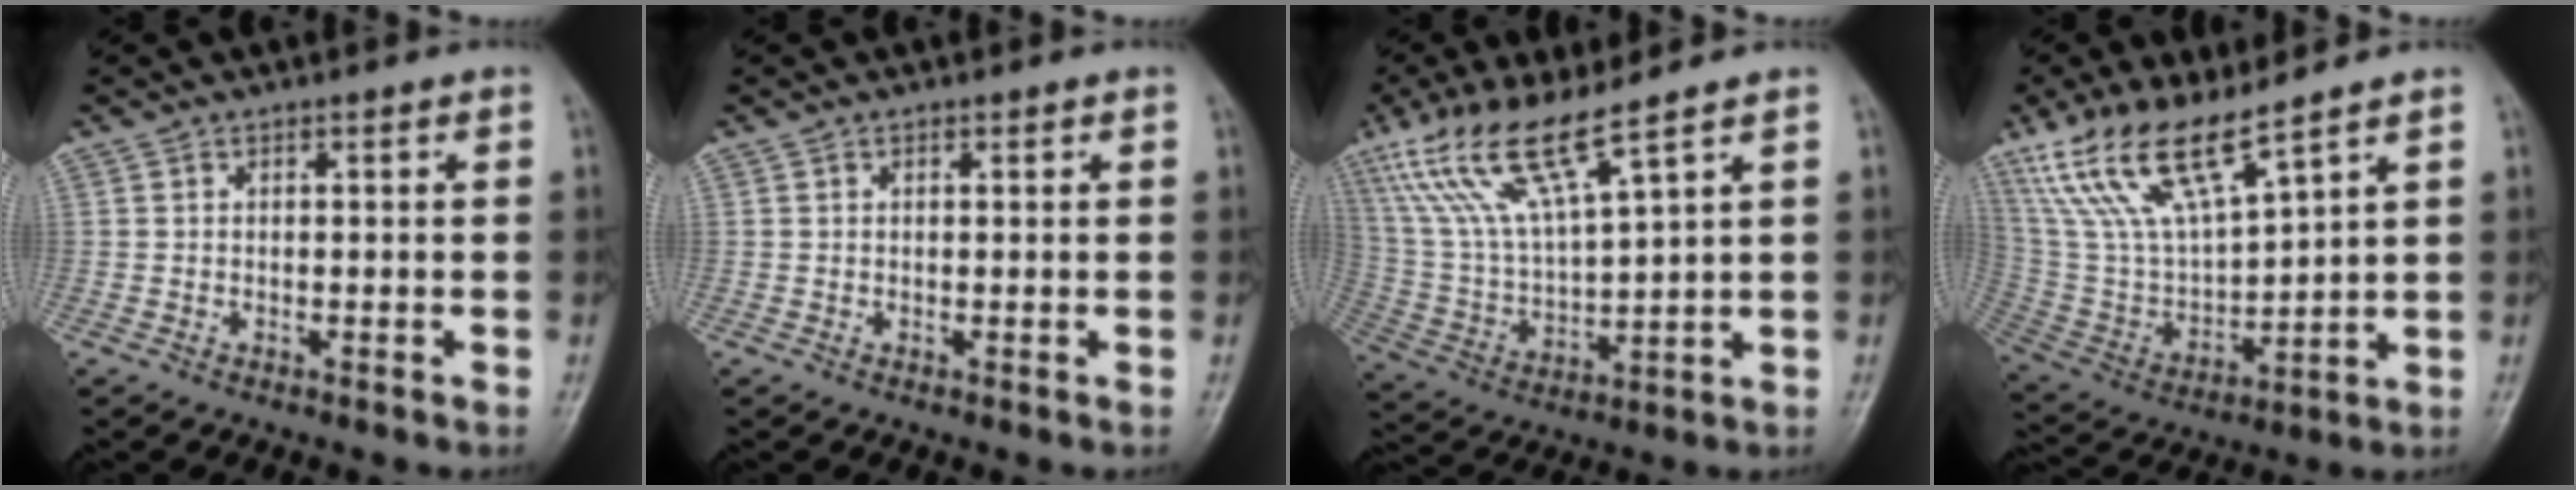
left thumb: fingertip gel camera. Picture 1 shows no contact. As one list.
[{"total": 0.7, "force": [0.3, 0.3, 0.6], "torque": [-0.007, 0.001, 0.004]}, {"total": 14.5, "force": [9.4, 2.5, 10.8], "torque": [-0.225, -0.038, 0.199]}, {"total": 15.9, "force": [11.1, 4.3, 10.6], "torque": [-0.200, -0.046, 0.235]}]